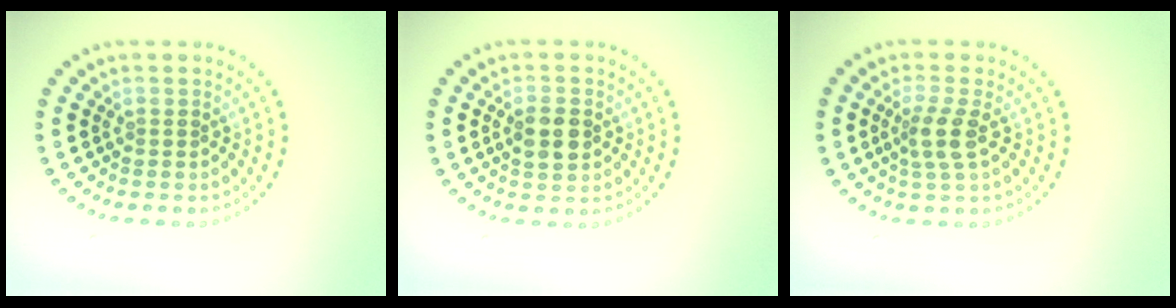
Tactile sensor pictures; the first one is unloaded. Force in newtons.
{"total": 2.9, "press": 2.9, "slide": 0.1}
{"total": 2.5, "press": 2.0, "slide": 1.5}